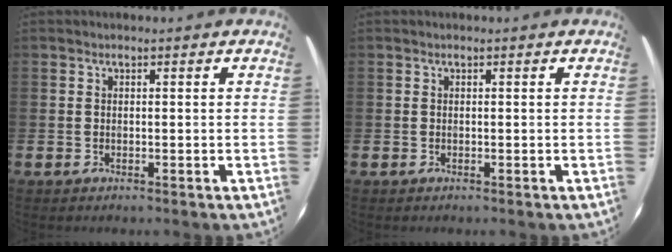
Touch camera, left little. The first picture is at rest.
{"total": 0.0}